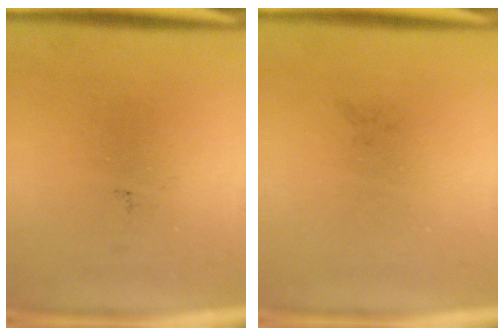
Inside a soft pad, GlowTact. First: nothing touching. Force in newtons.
{"total": 0.0}